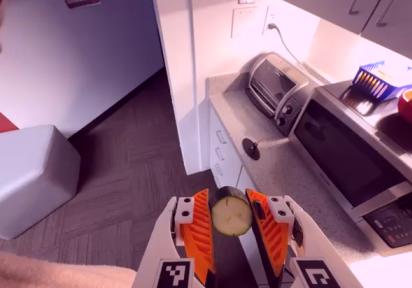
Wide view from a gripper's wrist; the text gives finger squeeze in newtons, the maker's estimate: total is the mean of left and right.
{"total": 9.9, "left": 9.8, "right": 10.0}